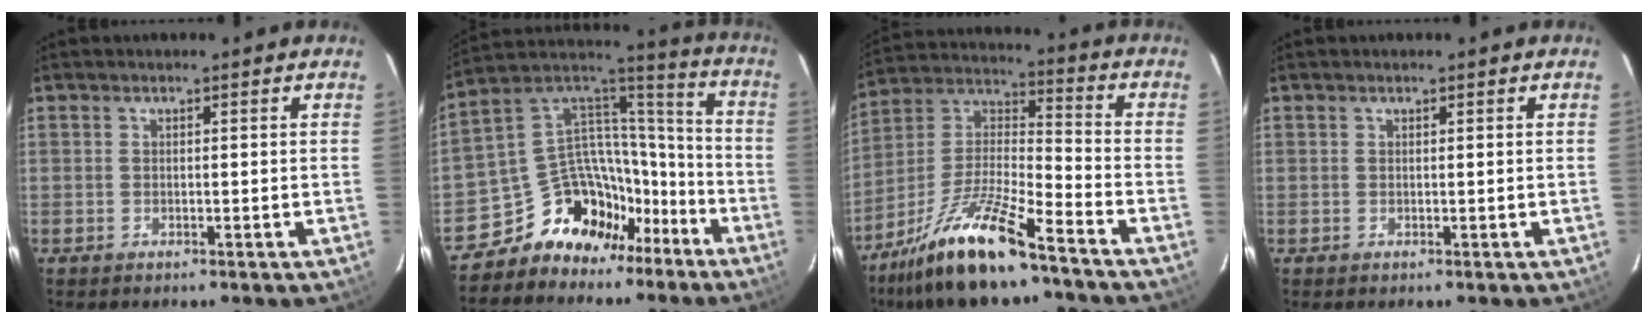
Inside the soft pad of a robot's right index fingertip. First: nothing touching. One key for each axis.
{"total": 15.9, "fx": -11.5, "fy": 9.9, "fz": 4.6, "tx": -0.090, "ty": 0.072, "tz": -0.185}
{"total": 16.5, "fx": -11.9, "fy": 2.8, "fz": 11.1, "tx": -0.230, "ty": 0.002, "tz": -0.225}
{"total": 0.0}